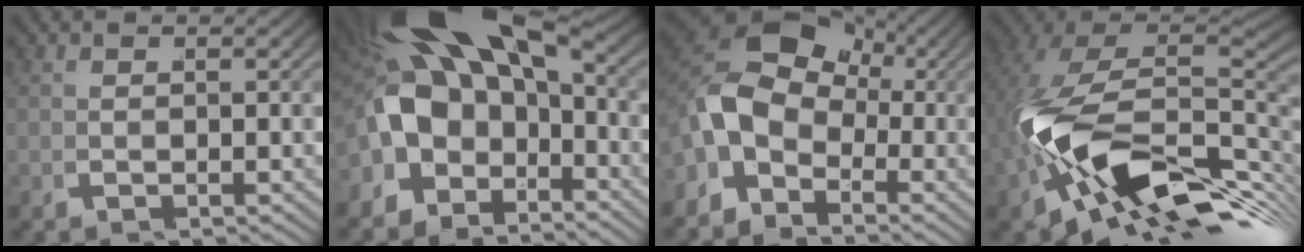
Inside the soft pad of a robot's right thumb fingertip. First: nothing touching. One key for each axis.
{"total": 11.5, "fx": -0.2, "fy": 7.4, "fz": 8.9, "tx": -0.184, "ty": -0.024, "tz": 0.006}
{"total": 10.3, "fx": 0.4, "fy": 7.6, "fz": 7.1, "tx": -0.143, "ty": -0.012, "tz": 0.006}
{"total": 20.2, "fx": -3.7, "fy": 13.0, "fz": 15.0, "tx": -0.255, "ty": -0.052, "tz": -0.038}